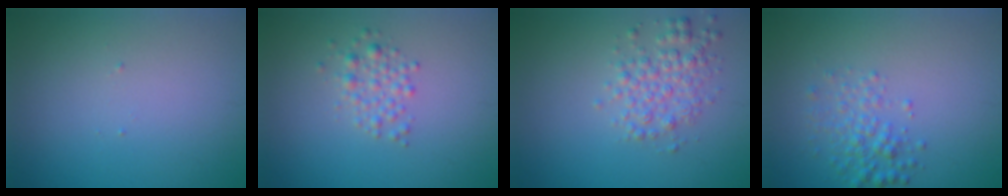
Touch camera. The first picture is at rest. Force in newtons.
{"total": 1.9, "press": 1.9, "slide": 0.1}
{"total": 2.8, "press": 2.8, "slide": 0.0}
{"total": 2.4, "press": 2.4, "slide": 0.1}